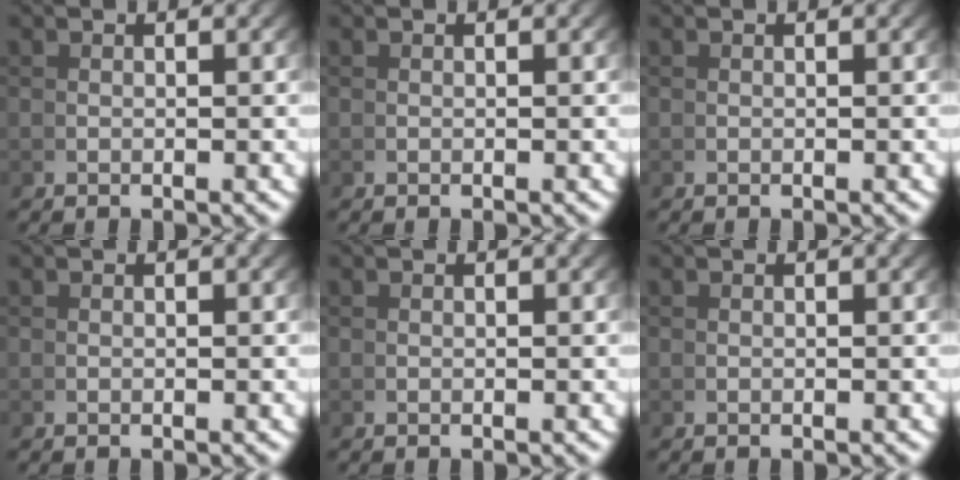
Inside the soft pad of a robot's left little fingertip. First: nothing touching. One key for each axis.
{"total": 0.0}
{"total": 0.0}
{"total": 0.0}
{"total": 0.0}
{"total": 0.0}